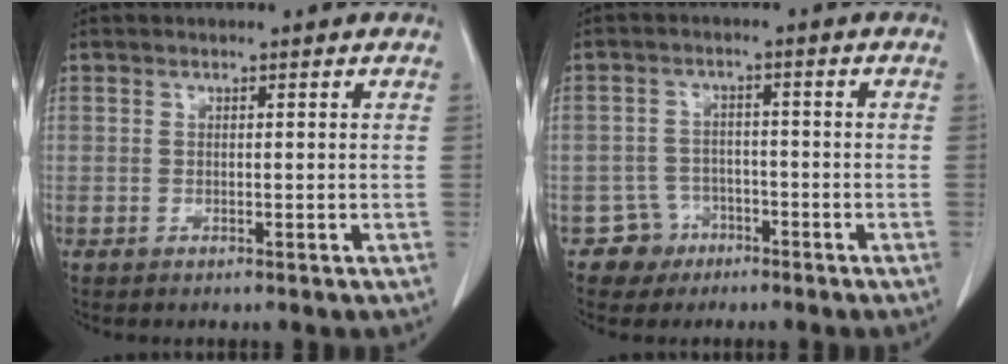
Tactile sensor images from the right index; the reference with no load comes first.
{"total": 4.3, "force": [-2.4, 3.5, -0.6], "torque": [0.017, 0.015, -0.039]}